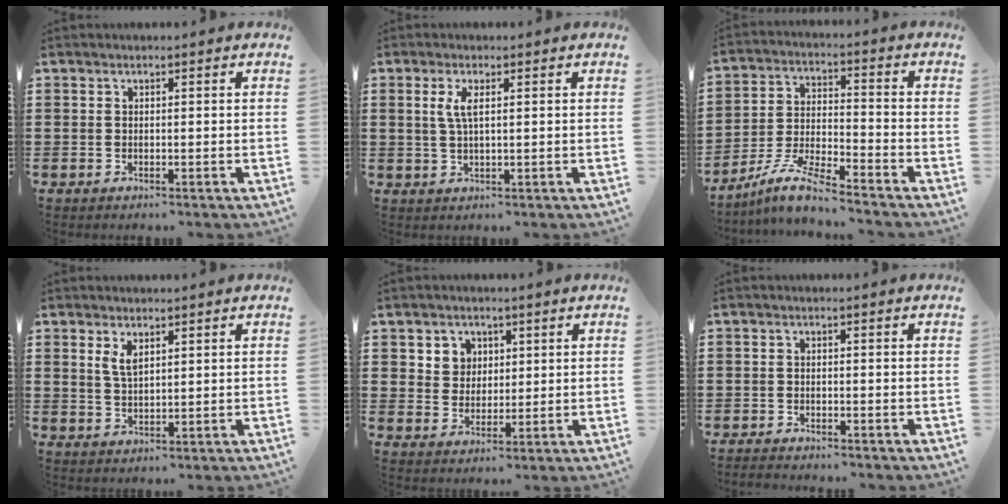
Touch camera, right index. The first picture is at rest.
{"total": 3.0, "force": [0.9, 0.7, 2.8], "torque": [-0.058, 0.005, 0.013]}
{"total": 7.4, "force": [-6.6, 0.4, 3.5], "torque": [-0.089, -0.006, -0.132]}
{"total": 2.8, "force": [1.6, 1.1, 2.0], "torque": [-0.043, 0.005, 0.027]}
{"total": 4.0, "force": [1.7, 3.6, 0.4], "torque": [-0.026, 0.014, 0.031]}
{"total": 1.4, "force": [-1.4, 0.1, -0.1], "torque": [-0.002, 0.000, -0.030]}